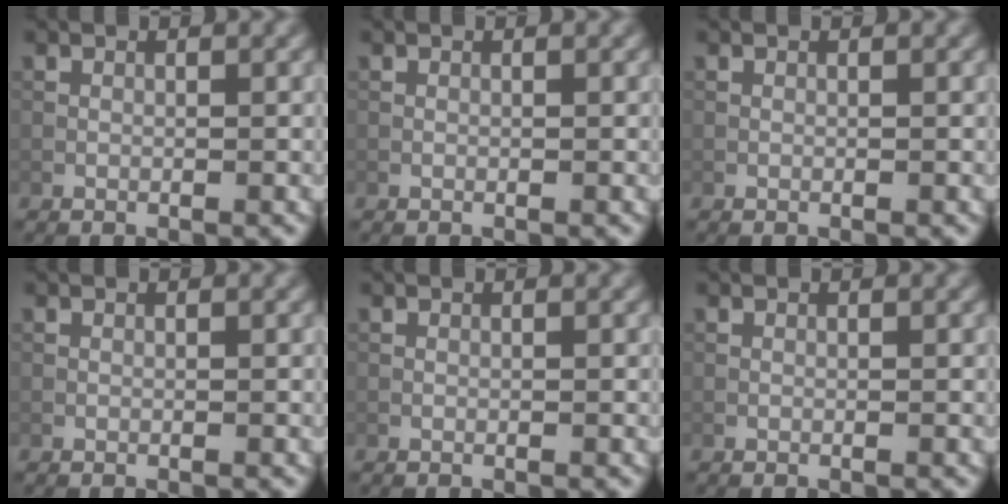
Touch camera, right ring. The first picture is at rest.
{"total": 0.0}
{"total": 0.0}
{"total": 0.0}
{"total": 0.0}
{"total": 0.0}